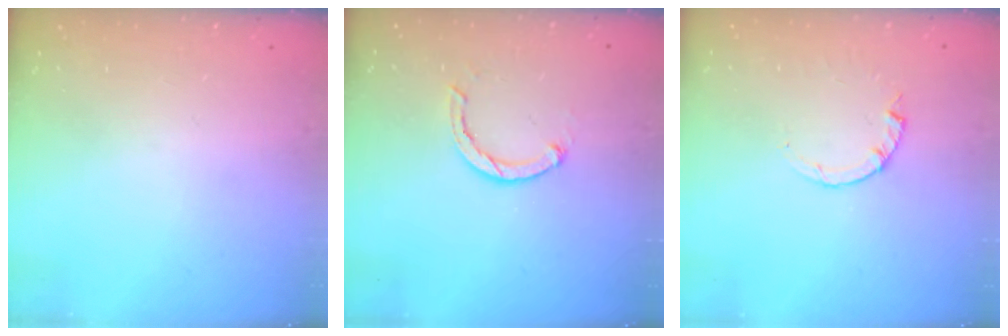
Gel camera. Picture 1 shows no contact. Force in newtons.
{"total": 2.4, "press": 2.3, "slide": 0.4}
{"total": 0.9, "press": 0.8, "slide": 0.2}